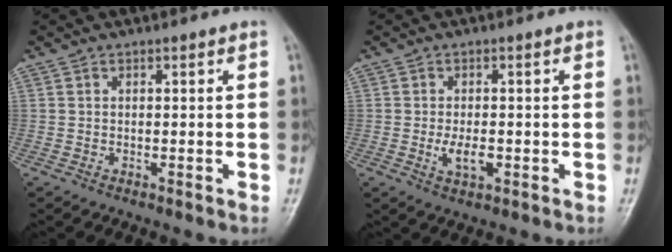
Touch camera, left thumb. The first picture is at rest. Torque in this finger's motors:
{"motor_torque": [-0.19, 0.56, 0.44, 0.09, 0.08]}